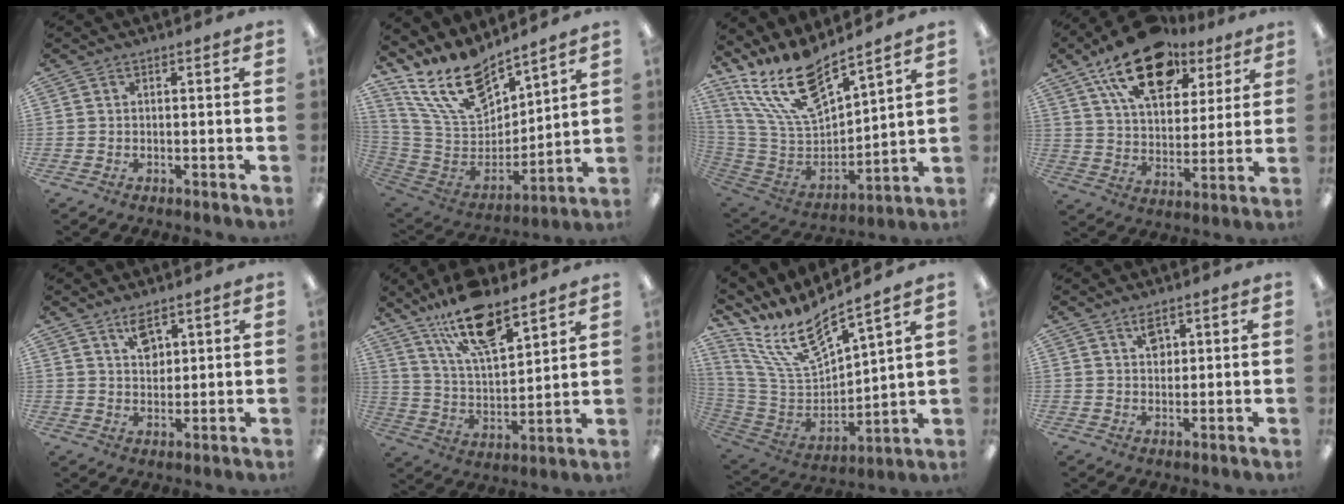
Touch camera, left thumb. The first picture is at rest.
{"total": 19.1, "force": [14.1, 8.9, 9.2], "torque": [-0.188, -0.081, 0.260]}
{"total": 20.3, "force": [15.4, 7.4, 11.1], "torque": [-0.240, -0.103, 0.278]}
{"total": 19.4, "force": [12.4, 10.5, 10.7], "torque": [-0.179, -0.056, 0.217]}
{"total": 5.5, "force": [3.8, 3.0, 2.7], "torque": [-0.031, -0.017, 0.064]}
{"total": 17.0, "force": [12.2, 5.6, 10.4], "torque": [-0.180, -0.061, 0.208]}
{"total": 16.5, "force": [12.4, 5.4, 9.4], "torque": [-0.201, -0.089, 0.220]}
{"total": 3.8, "force": [2.5, 2.2, 1.9], "torque": [-0.018, -0.008, 0.041]}